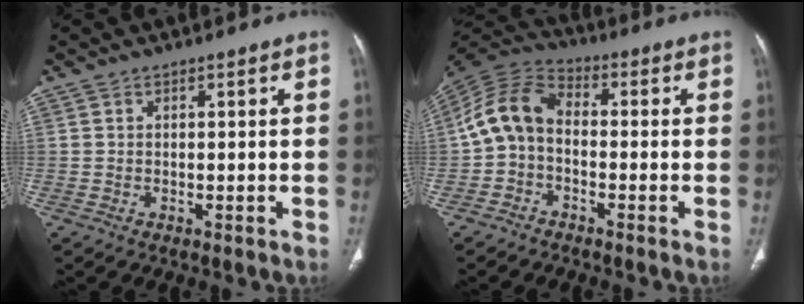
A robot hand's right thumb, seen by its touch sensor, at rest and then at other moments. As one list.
[{"total": 9.0, "force": [-1.4, 6.3, 6.3], "torque": [-0.119, 0.032, -0.044]}]